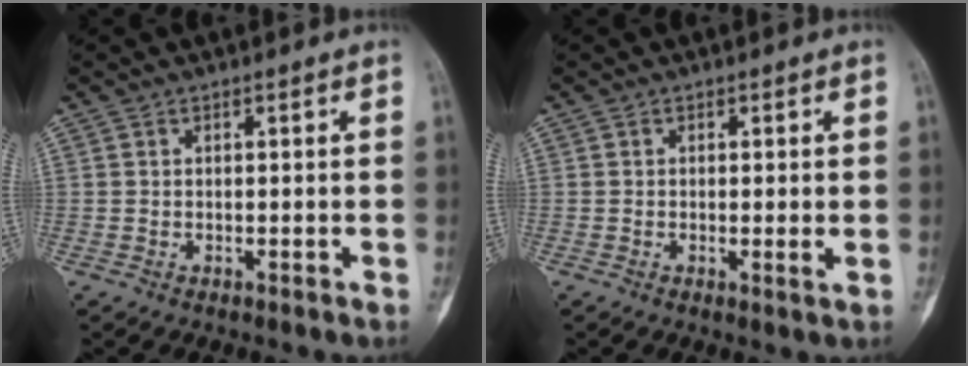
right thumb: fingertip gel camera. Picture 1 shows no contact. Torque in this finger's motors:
{"motor_torque": [-0.70, -0.22, -0.17, 0.06, -0.03]}